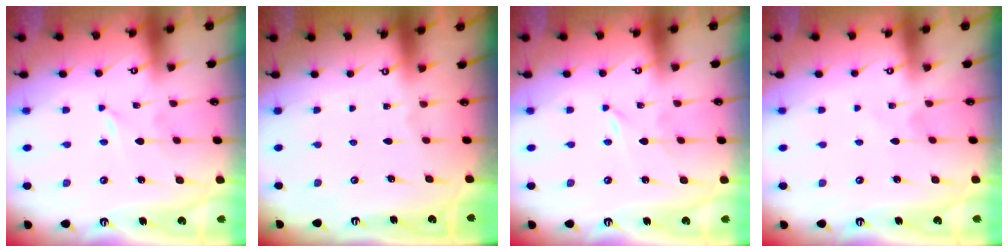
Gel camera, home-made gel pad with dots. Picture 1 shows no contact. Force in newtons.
{"total": 0.0}
{"total": 0.0}
{"total": 1.4, "press": 1.4, "slide": 0.1}